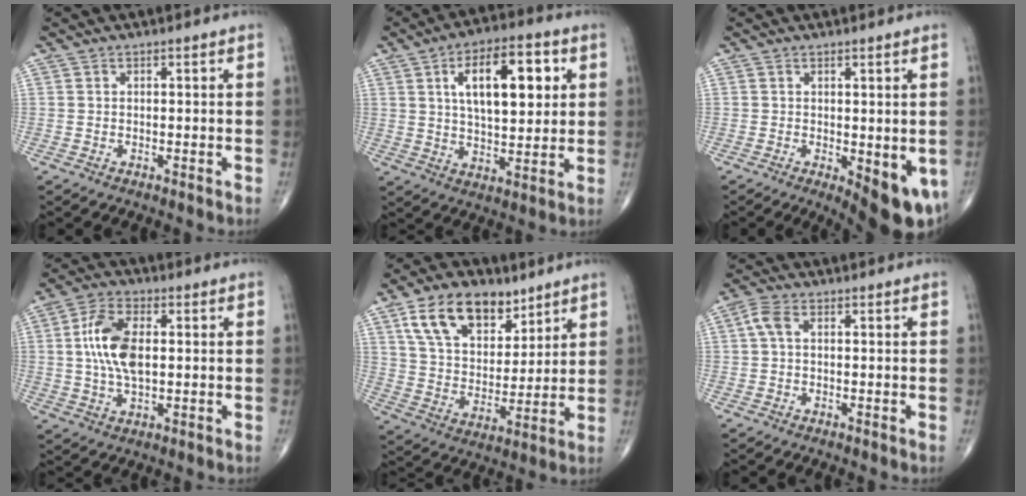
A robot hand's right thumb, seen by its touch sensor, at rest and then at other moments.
{"total": 15.2, "force": [4.5, 6.8, 12.8], "torque": [-0.176, -0.005, 0.073]}
{"total": 9.9, "force": [-2.6, 3.5, 8.9], "torque": [-0.102, -0.020, -0.024]}
{"total": 10.2, "force": [1.0, 5.1, 8.7], "torque": [-0.175, 0.005, 0.018]}
{"total": 16.1, "force": [9.2, 9.5, 9.1], "torque": [-0.123, -0.037, 0.168]}
{"total": 3.0, "force": [0.4, 1.5, 2.5], "torque": [-0.062, 0.011, 0.004]}